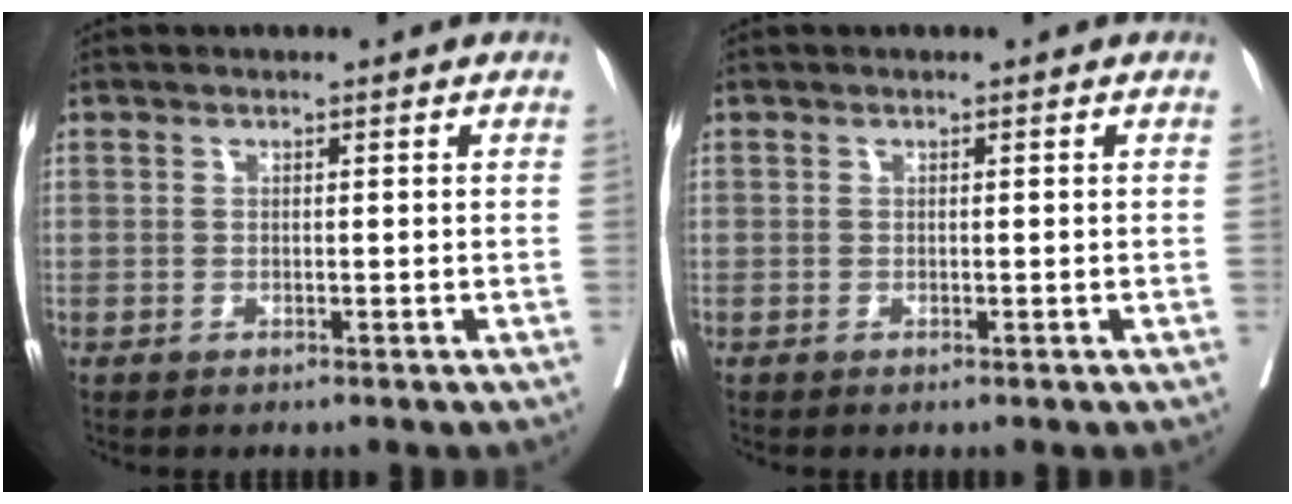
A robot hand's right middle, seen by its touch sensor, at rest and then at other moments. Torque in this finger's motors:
{"motor_torque": [0.18, -0.46, 0.02, 0.00]}